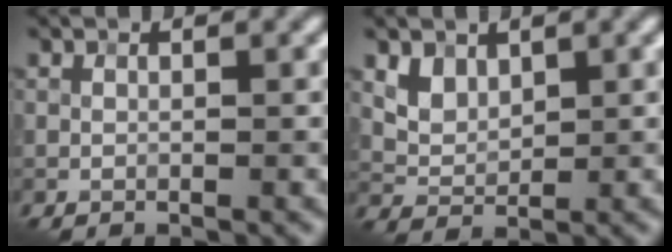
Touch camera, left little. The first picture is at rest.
{"total": 2.0, "force": [1.3, 1.2, 1.0], "torque": [-0.029, -0.015, 0.040]}